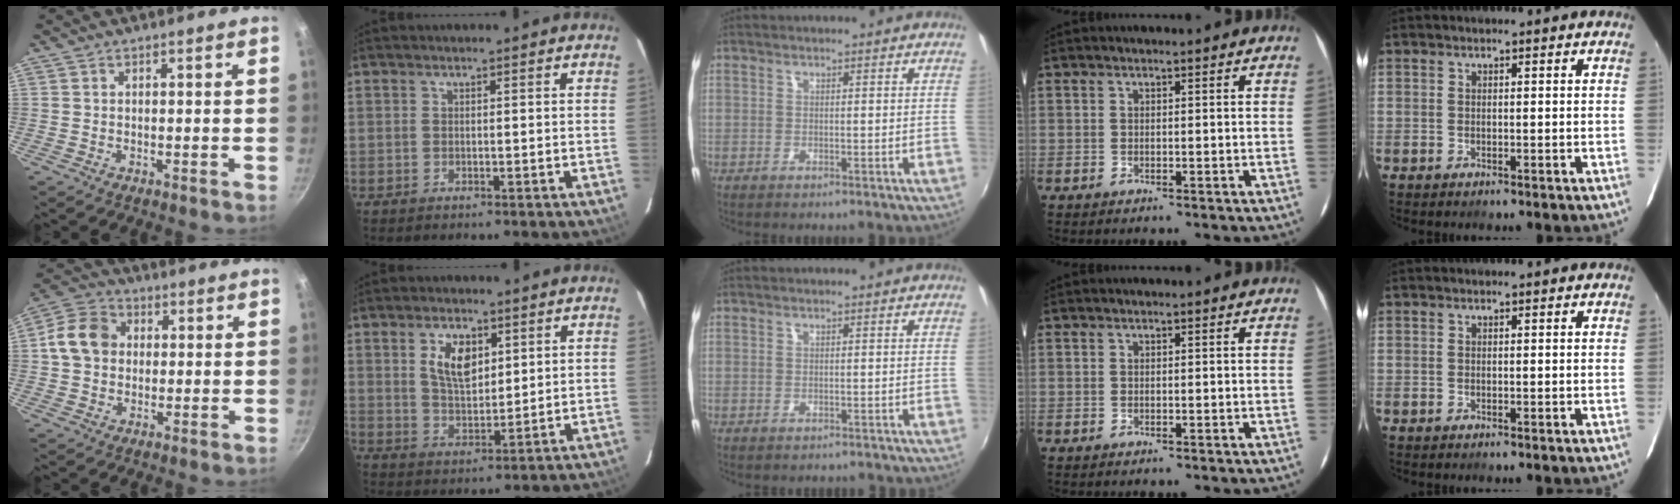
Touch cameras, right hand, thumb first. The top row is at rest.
{"thumb": {"total": 9.5, "force": [0.8, 7.9, 5.2], "torque": [-0.071, 0.017, -0.004]}, "index": {"total": 7.8, "force": [3.0, 4.1, 5.9], "torque": [-0.108, 0.006, 0.061]}, "middle": {"total": 1.1, "force": [-1.0, 0.4, 0.3], "torque": [-0.008, -0.004, -0.012]}}